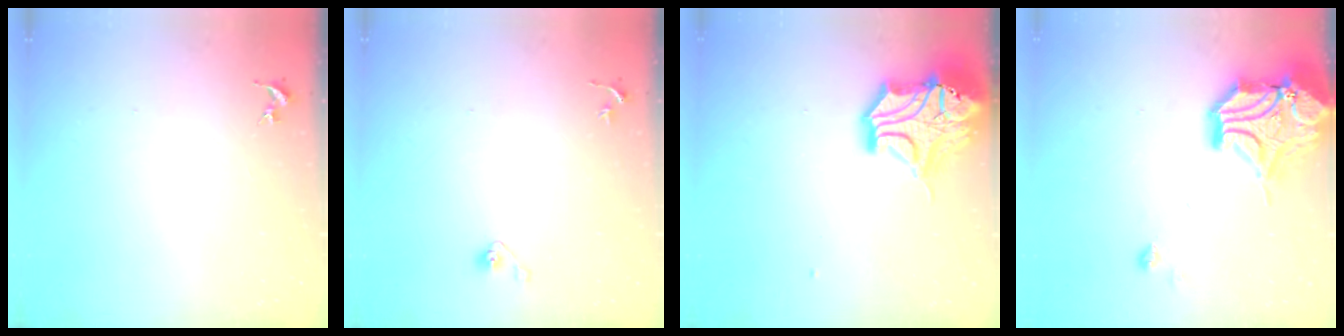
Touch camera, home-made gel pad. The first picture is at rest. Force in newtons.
{"total": 4.1, "press": 3.9, "slide": 1.2}
{"total": 18.3, "press": 18.2, "slide": 2.4}
{"total": 20.7, "press": 20.5, "slide": 3.1}